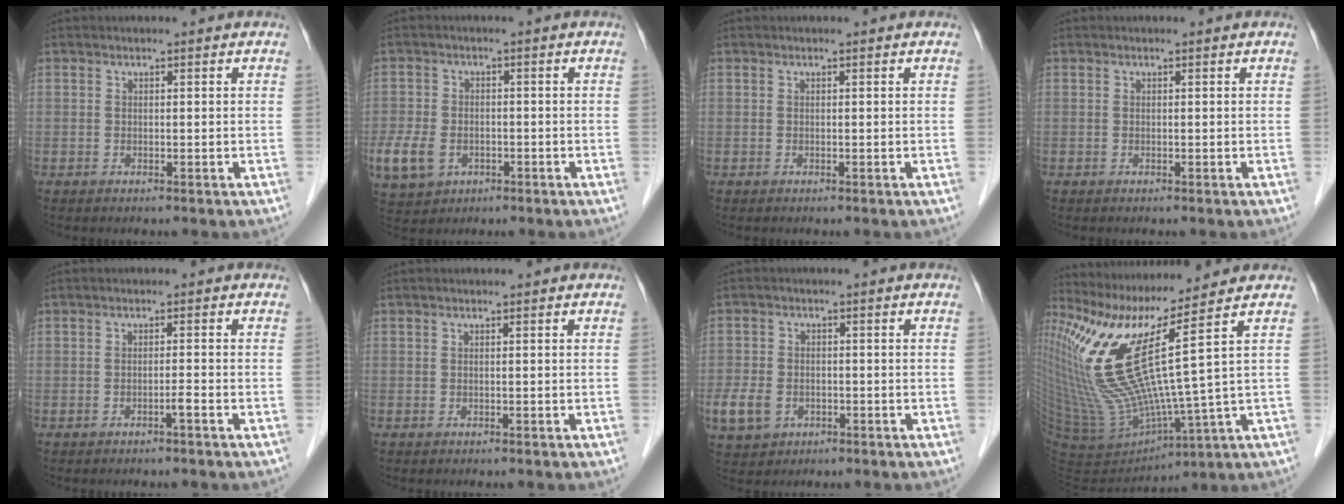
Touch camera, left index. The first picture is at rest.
{"total": 18.4, "force": [-7.3, 14.7, 8.5], "torque": [-0.284, -0.004, -0.109]}
{"total": 0.0}
{"total": 0.0}
{"total": 1.5, "force": [-1.0, -0.3, 1.1], "torque": [-0.015, 0.003, -0.015]}
{"total": 0.0}
{"total": 10.1, "force": [-4.1, 8.1, 4.4], "torque": [-0.139, 0.002, -0.057]}
{"total": 16.6, "force": [8.0, -1.9, 14.4], "torque": [-0.291, -0.035, 0.153]}